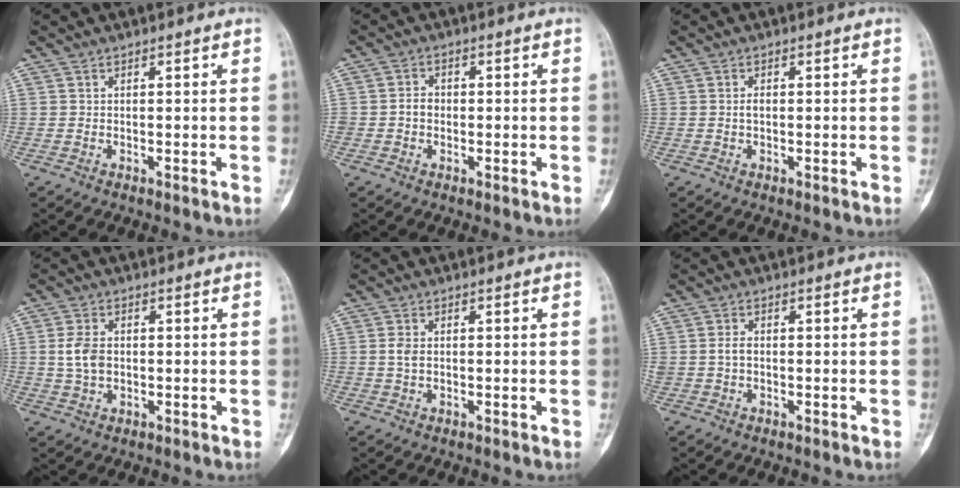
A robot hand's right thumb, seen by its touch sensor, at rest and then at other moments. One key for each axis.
{"total": 2.4, "fx": -0.4, "fy": 2.0, "fz": 1.2, "tx": -0.010, "ty": 0.009, "tz": -0.012}
{"total": 1.0, "fx": 0.0, "fy": 0.6, "fz": 0.9, "tx": -0.015, "ty": 0.002, "tz": -0.002}
{"total": 4.8, "fx": 0.2, "fy": 3.2, "fz": 3.6, "tx": -0.070, "ty": 0.004, "tz": 0.004}
{"total": 2.0, "fx": 0.1, "fy": 1.3, "fz": 1.5, "tx": -0.032, "ty": 0.000, "tz": 0.000}
{"total": 1.8, "fx": -0.1, "fy": 1.2, "fz": 1.3, "tx": -0.024, "ty": 0.002, "tz": -0.005}